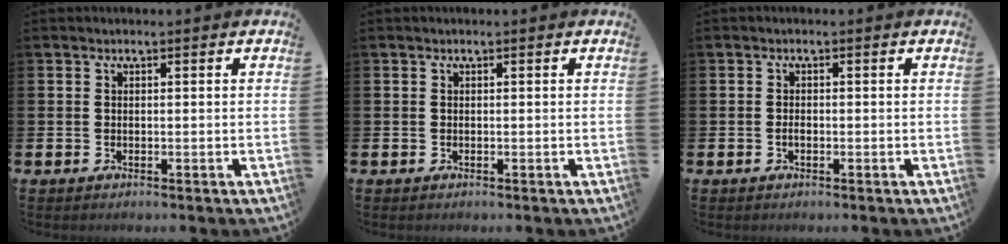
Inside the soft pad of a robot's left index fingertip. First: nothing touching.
{"total": 0.0}
{"total": 0.9, "force": [-0.3, 0.5, 0.6], "torque": [-0.013, 0.000, -0.007]}